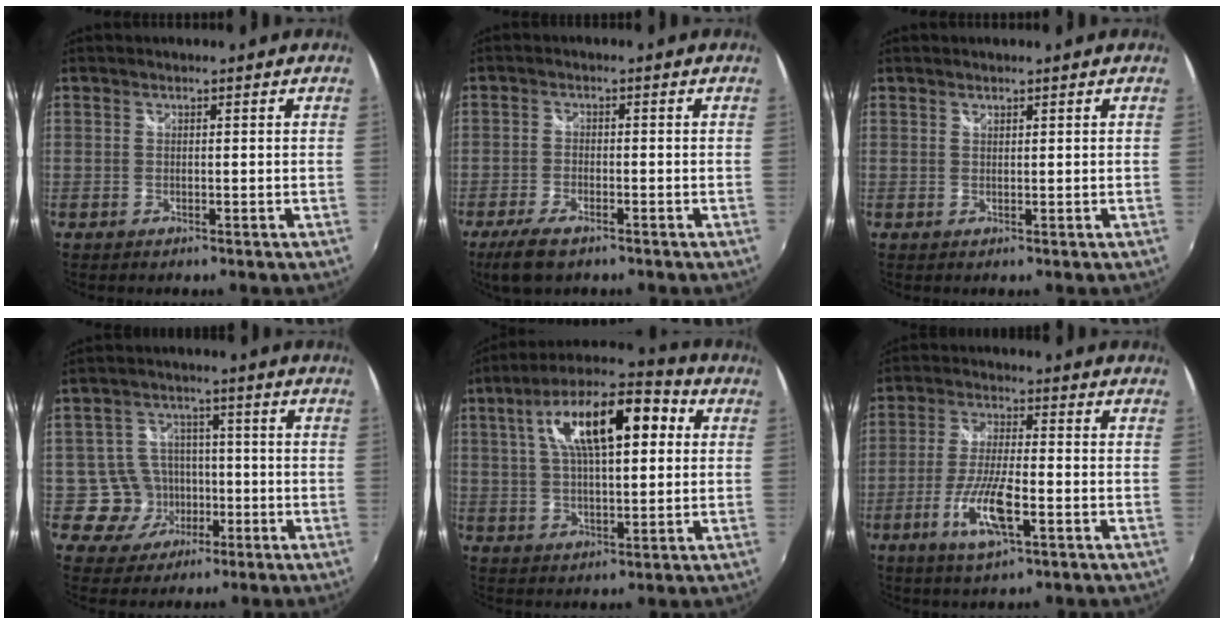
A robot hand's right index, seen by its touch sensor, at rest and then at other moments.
{"total": 6.3, "force": [-4.4, 2.2, 3.9], "torque": [-0.102, -0.018, -0.083]}
{"total": 0.6, "force": [0.5, 0.2, 0.1], "torque": [-0.001, 0.000, 0.009]}
{"total": 8.0, "force": [-2.6, 7.6, 0.7], "torque": [-0.031, 0.018, -0.034]}
{"total": 17.8, "force": [5.1, 6.9, 15.6], "torque": [-0.272, 0.036, 0.076]}
{"total": 10.2, "force": [-4.0, 2.4, 9.0], "torque": [-0.185, -0.011, -0.077]}